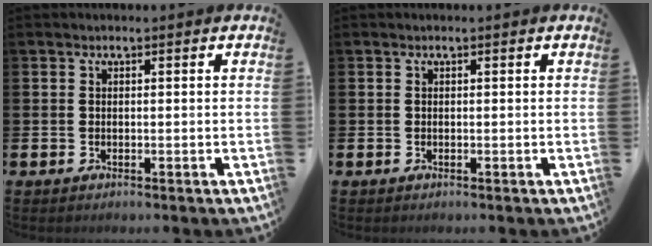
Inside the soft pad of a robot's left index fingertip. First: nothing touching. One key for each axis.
{"total": 0.0}